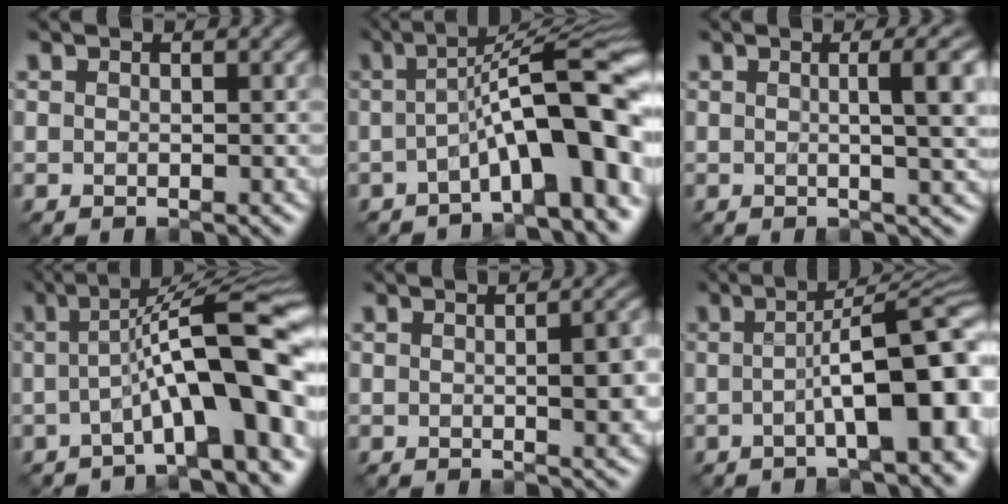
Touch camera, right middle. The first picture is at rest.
{"total": 10.7, "force": [-2.4, 2.3, 10.2], "torque": [-0.134, 0.017, -0.044]}
{"total": 5.4, "force": [0.8, 1.5, 5.1], "torque": [-0.053, 0.010, 0.006]}
{"total": 11.1, "force": [-1.5, 2.1, 10.8], "torque": [-0.148, 0.021, -0.032]}
{"total": 4.0, "force": [-0.1, 1.3, 3.7], "torque": [-0.055, -0.001, 0.001]}
{"total": 9.9, "force": [-1.5, 2.9, 9.4], "torque": [-0.123, 0.008, -0.025]}